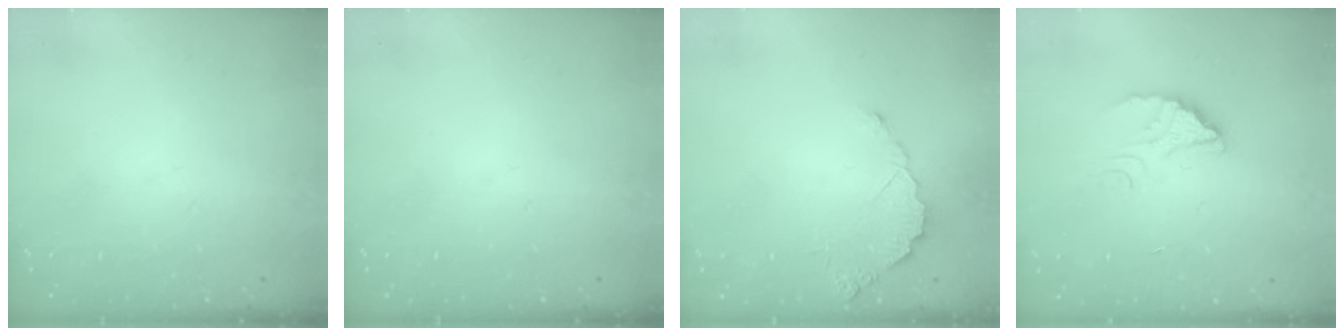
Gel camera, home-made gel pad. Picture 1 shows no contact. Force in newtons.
{"total": 0.0}
{"total": 4.1, "press": 4.1, "slide": 0.3}
{"total": 2.9, "press": 2.9, "slide": 0.1}